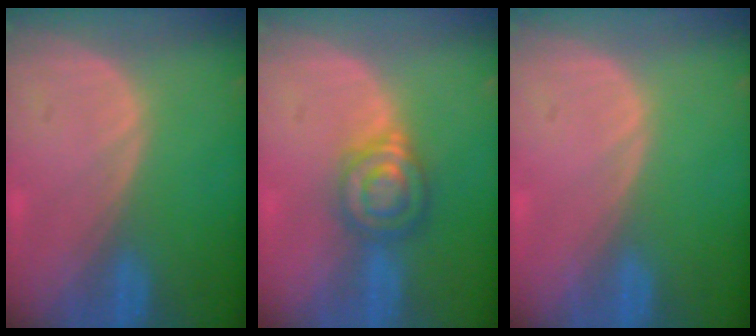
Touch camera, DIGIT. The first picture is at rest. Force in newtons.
{"total": 6.0, "press": 5.7, "slide": 1.7}
{"total": 0.0}